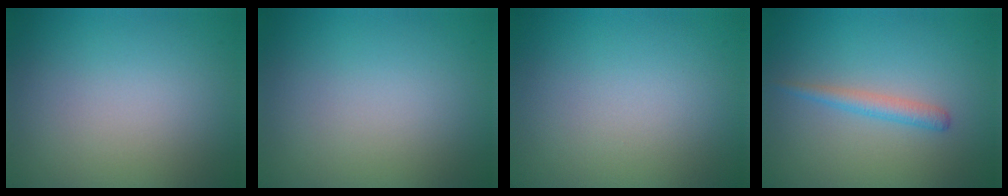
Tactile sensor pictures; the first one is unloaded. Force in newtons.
{"total": 0.0}
{"total": 0.0}
{"total": 1.7, "press": 1.7, "slide": 0.1}